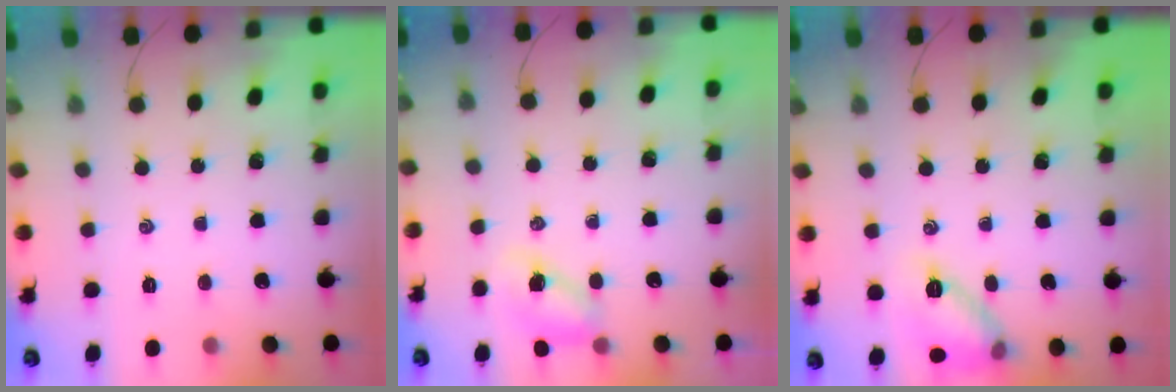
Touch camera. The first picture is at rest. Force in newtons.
{"total": 5.8, "press": 5.8, "slide": 0.4}
{"total": 11.2, "press": 11.1, "slide": 1.3}